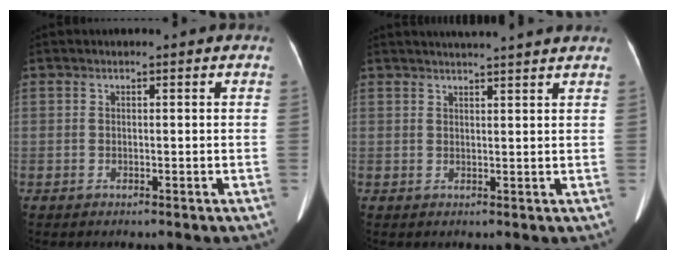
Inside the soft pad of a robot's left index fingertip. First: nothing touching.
{"total": 8.3, "force": [7.6, -0.6, 3.2], "torque": [-0.046, 0.022, 0.089]}